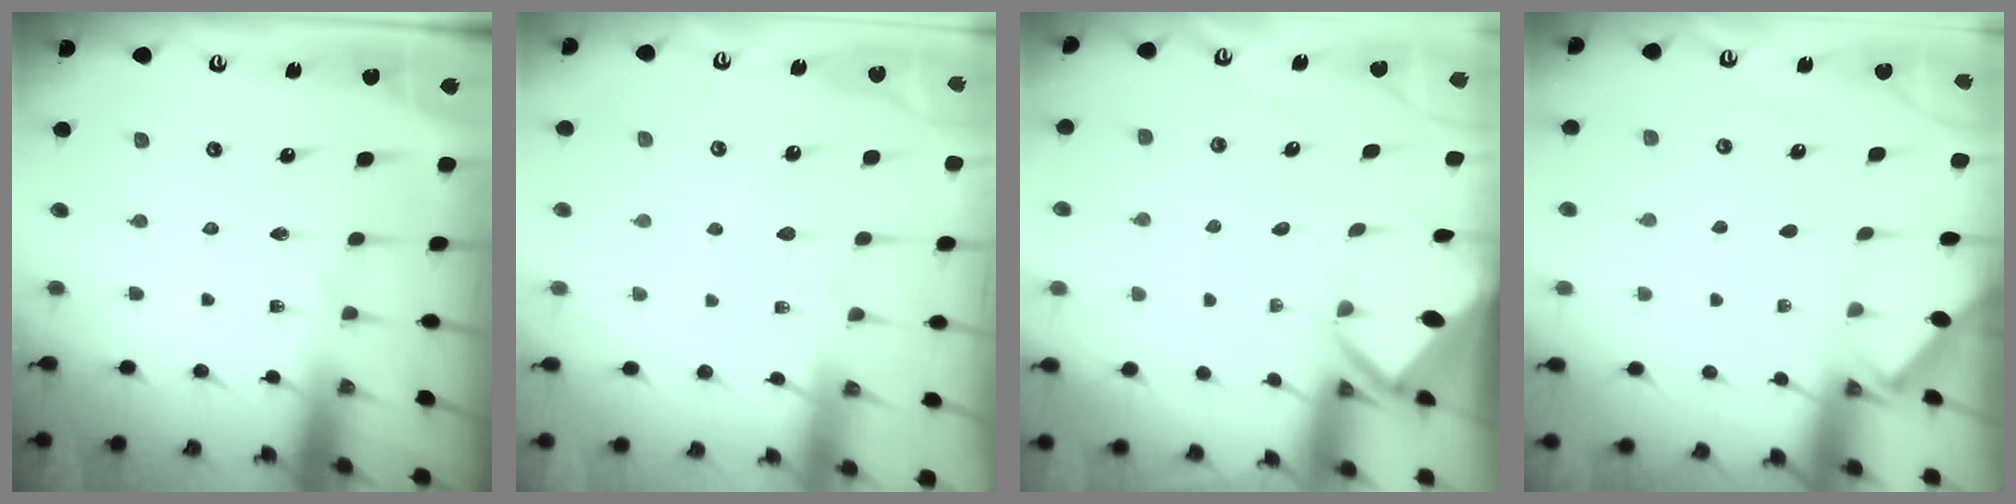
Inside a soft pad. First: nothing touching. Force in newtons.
{"total": 4.2, "press": 4.1, "slide": 0.5}
{"total": 3.0, "press": 3.0, "slide": 0.1}
{"total": 1.7, "press": 1.6, "slide": 0.2}